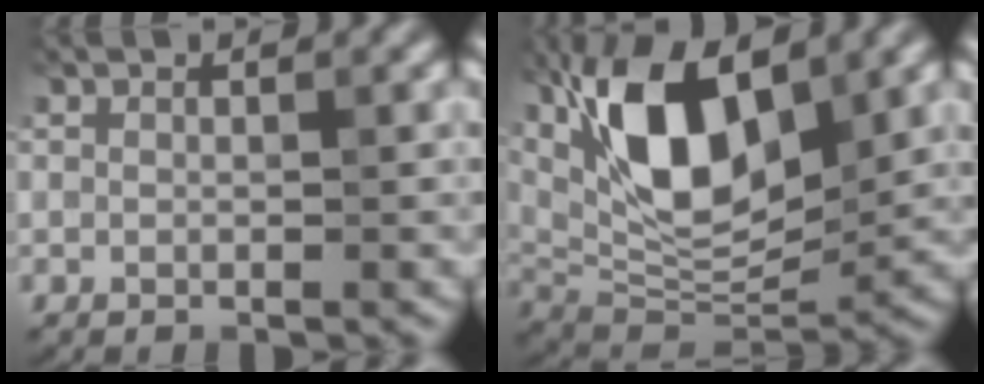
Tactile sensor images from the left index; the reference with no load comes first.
{"total": 11.1, "force": [4.2, 5.0, 9.0], "torque": [-0.162, 0.000, 0.075]}